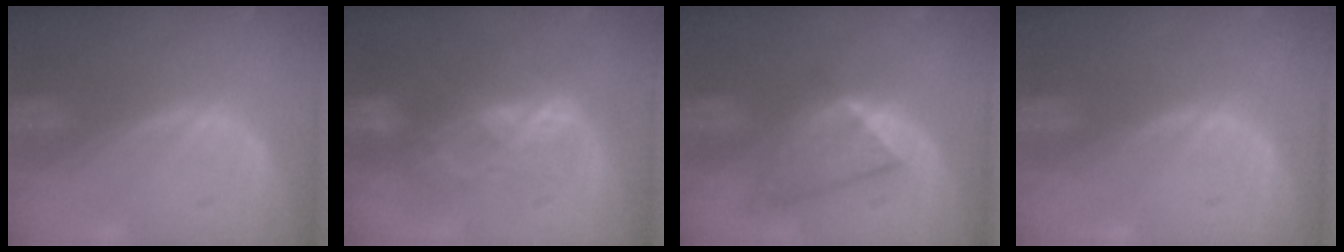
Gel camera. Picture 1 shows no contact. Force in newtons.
{"total": 6.7, "press": 6.5, "slide": 1.5}
{"total": 6.1, "press": 6.1, "slide": 0.3}
{"total": 0.0}